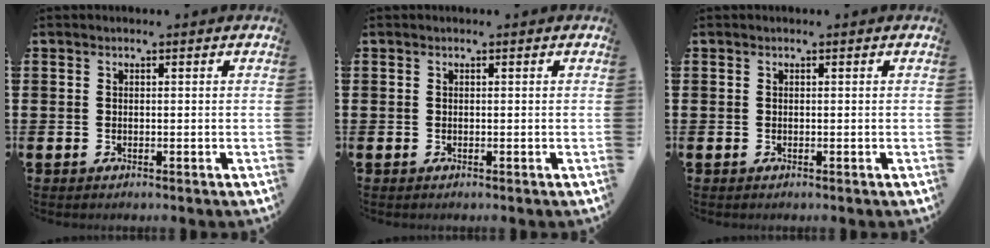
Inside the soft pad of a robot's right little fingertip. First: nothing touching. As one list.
[{"total": 0.0}, {"total": 0.0}]